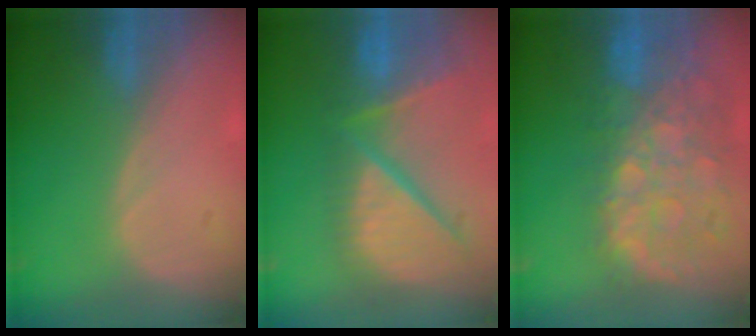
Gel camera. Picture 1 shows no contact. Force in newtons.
{"total": 12.8, "press": 10.6, "slide": 7.2}
{"total": 12.6, "press": 10.4, "slide": 7.1}